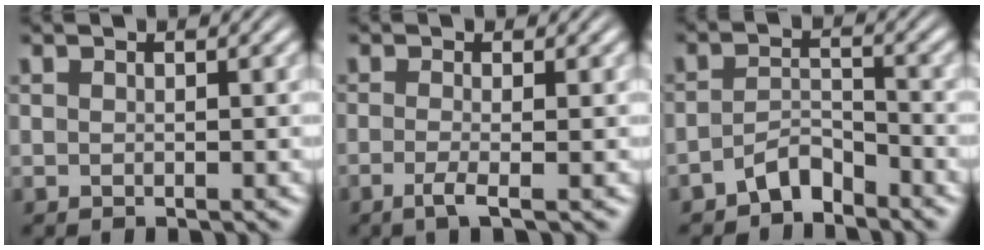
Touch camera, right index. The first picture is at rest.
{"total": 2.1, "force": [-1.2, -0.1, 1.7], "torque": [-0.046, -0.019, -0.014]}
{"total": 3.4, "force": [-3.1, 1.0, 1.0], "torque": [-0.011, -0.010, -0.050]}